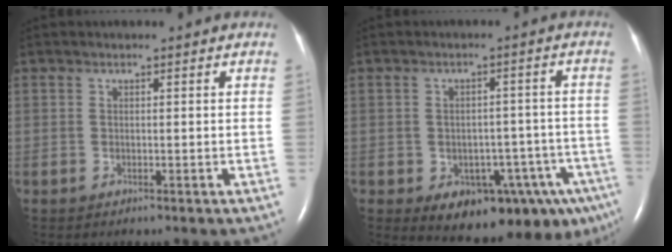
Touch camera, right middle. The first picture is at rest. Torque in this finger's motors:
{"motor_torque": [0.82, -0.68, 0.16, 0.11]}